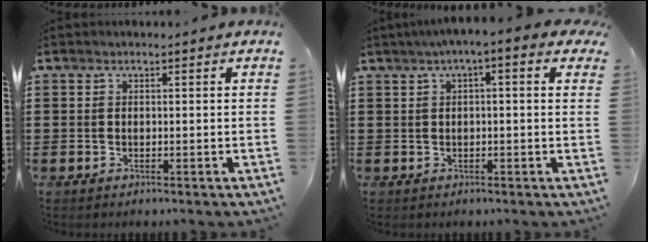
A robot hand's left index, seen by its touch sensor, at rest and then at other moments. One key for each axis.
{"total": 2.5, "fx": 0.3, "fy": 0.0, "fz": 2.4, "tx": -0.045, "ty": 0.000, "tz": 0.002}